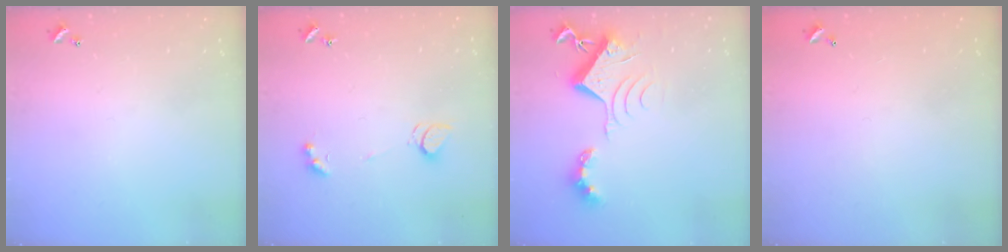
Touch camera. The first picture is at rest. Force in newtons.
{"total": 2.2, "press": 2.2, "slide": 0.4}
{"total": 8.5, "press": 8.5, "slide": 0.9}
{"total": 2.8, "press": 2.8, "slide": 0.1}